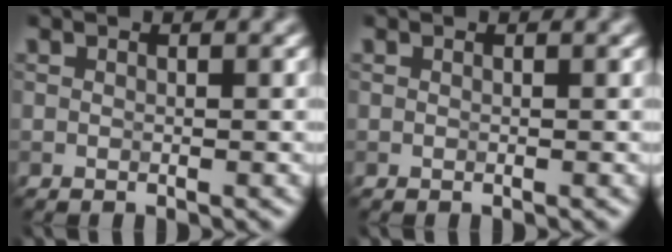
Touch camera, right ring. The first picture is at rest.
{"total": 0.0}